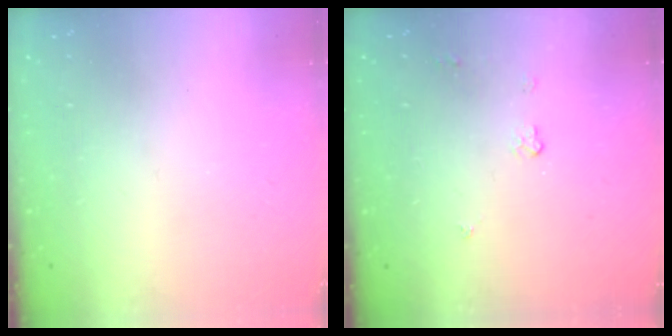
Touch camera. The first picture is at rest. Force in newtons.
{"total": 3.6, "press": 3.6, "slide": 0.0}